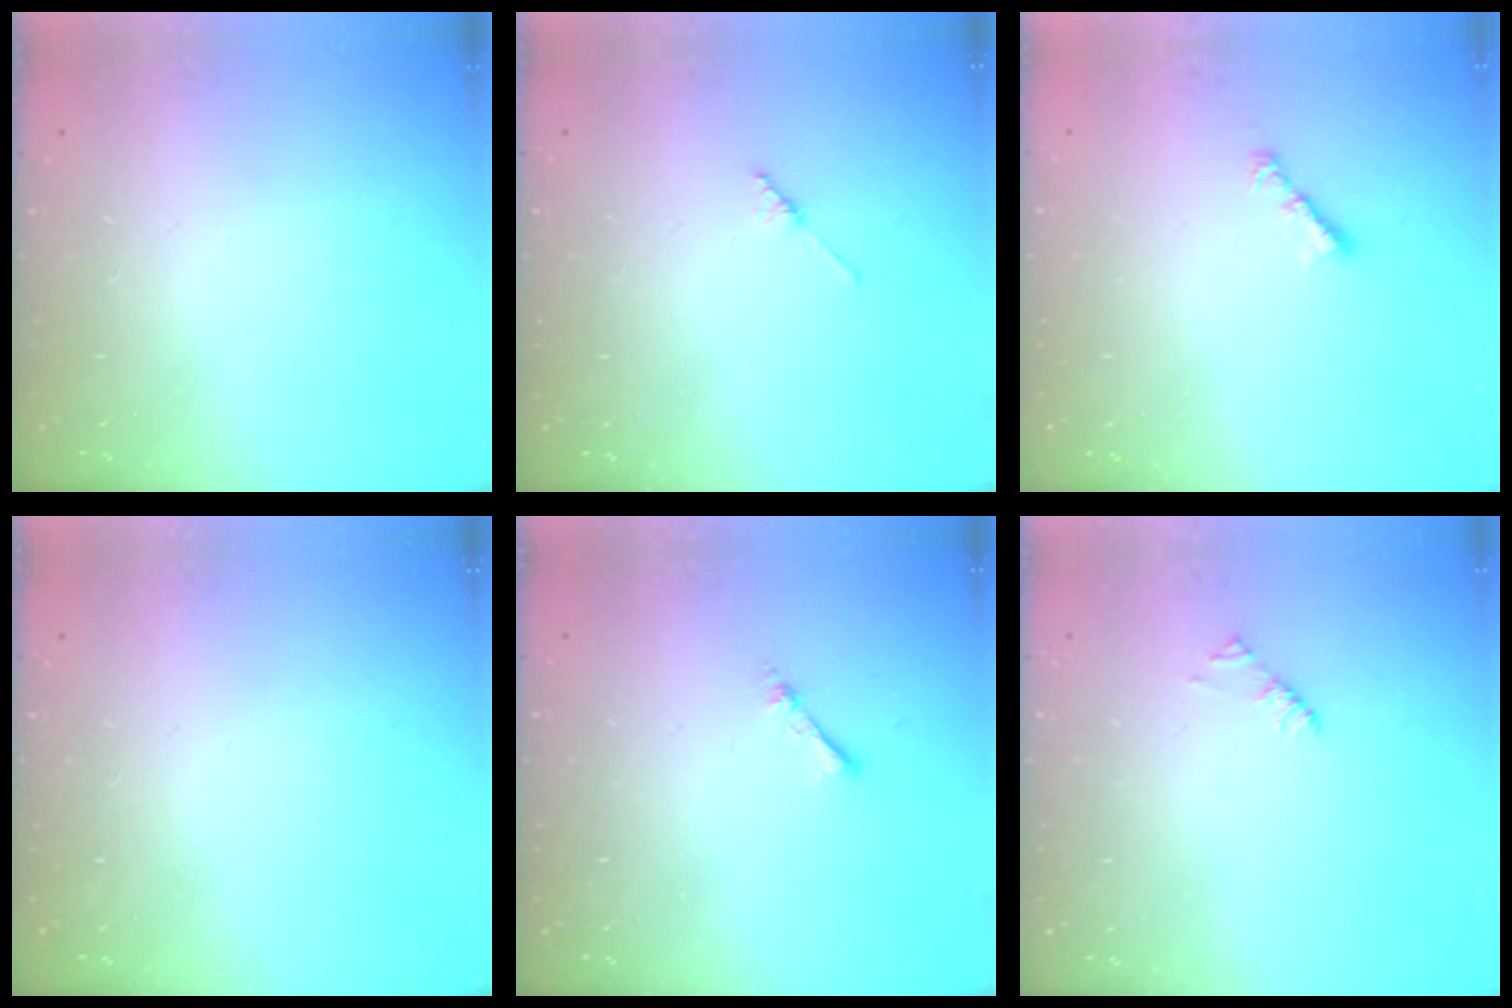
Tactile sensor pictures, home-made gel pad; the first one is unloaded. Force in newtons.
{"total": 2.1, "press": 2.1, "slide": 0.1}
{"total": 2.8, "press": 2.8, "slide": 0.7}
{"total": 0.0}
{"total": 1.9, "press": 1.9, "slide": 0.3}
{"total": 1.9, "press": 1.9, "slide": 0.3}